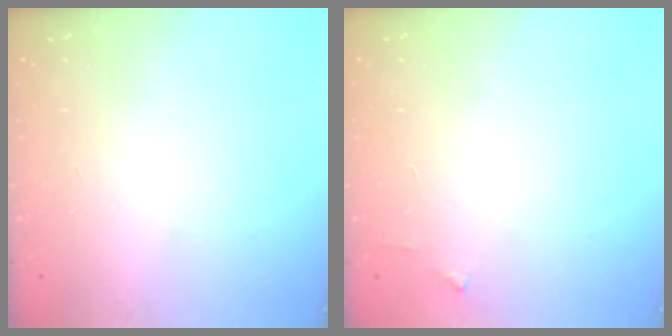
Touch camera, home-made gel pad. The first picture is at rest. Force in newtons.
{"total": 2.6, "press": 2.6, "slide": 0.2}